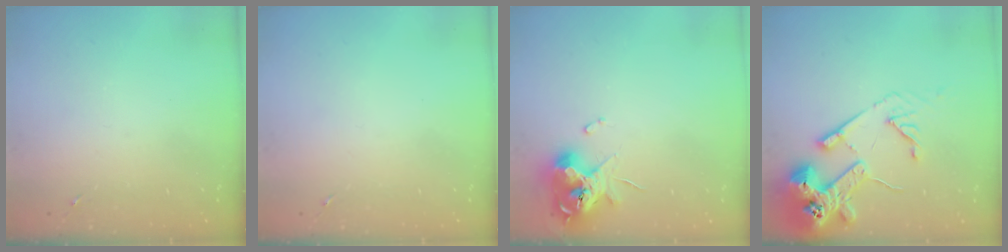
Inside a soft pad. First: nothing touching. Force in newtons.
{"total": 0.0}
{"total": 11.3, "press": 11.2, "slide": 1.6}
{"total": 16.6, "press": 16.5, "slide": 2.0}